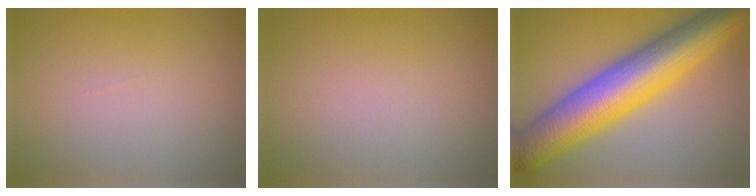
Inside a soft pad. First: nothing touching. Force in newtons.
{"total": 0.0}
{"total": 13.4, "press": 13.4, "slide": 0.2}